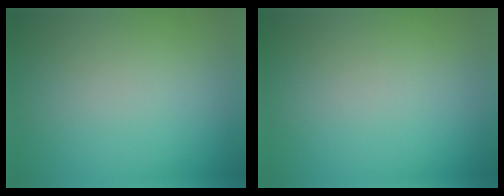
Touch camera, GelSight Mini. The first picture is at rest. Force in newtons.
{"total": 0.0}